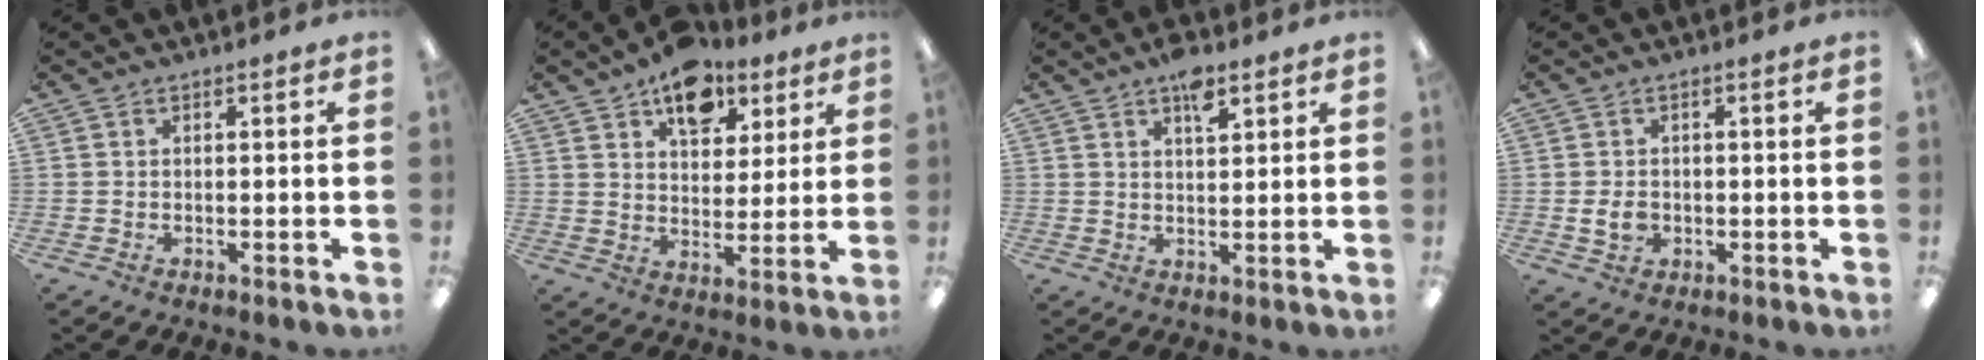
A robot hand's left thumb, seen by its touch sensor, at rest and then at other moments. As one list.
[{"total": 12.1, "force": [8.2, 7.2, 5.2], "torque": [-0.069, -0.042, 0.145]}, {"total": 5.4, "force": [3.6, 2.2, 3.4], "torque": [-0.043, -0.017, 0.059]}, {"total": 3.6, "force": [-0.4, 2.7, 2.3], "torque": [-0.040, 0.005, -0.005]}]